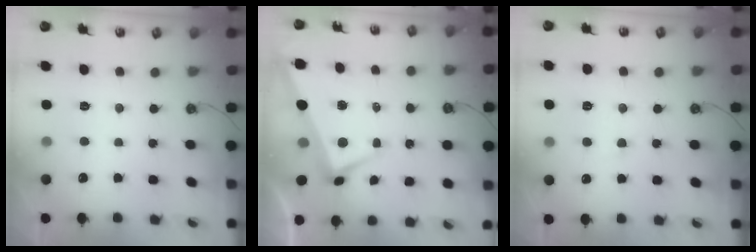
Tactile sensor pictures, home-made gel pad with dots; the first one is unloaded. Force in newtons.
{"total": 1.6, "press": 1.2, "slide": 0.9}
{"total": 1.9, "press": 1.8, "slide": 0.5}